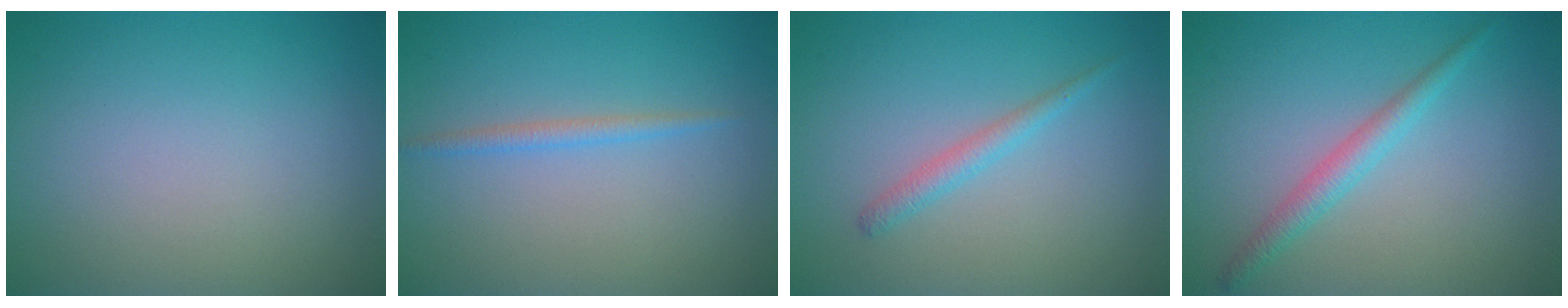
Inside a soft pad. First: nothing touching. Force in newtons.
{"total": 1.2, "press": 1.2, "slide": 0.1}
{"total": 1.5, "press": 1.5, "slide": 0.1}
{"total": 2.2, "press": 2.2, "slide": 0.1}